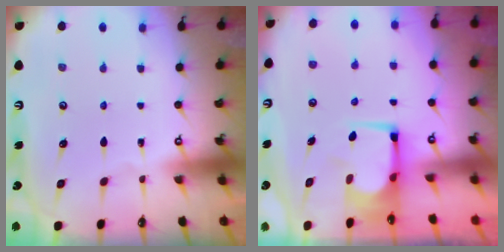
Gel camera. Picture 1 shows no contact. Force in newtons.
{"total": 3.3, "press": 3.3, "slide": 0.3}